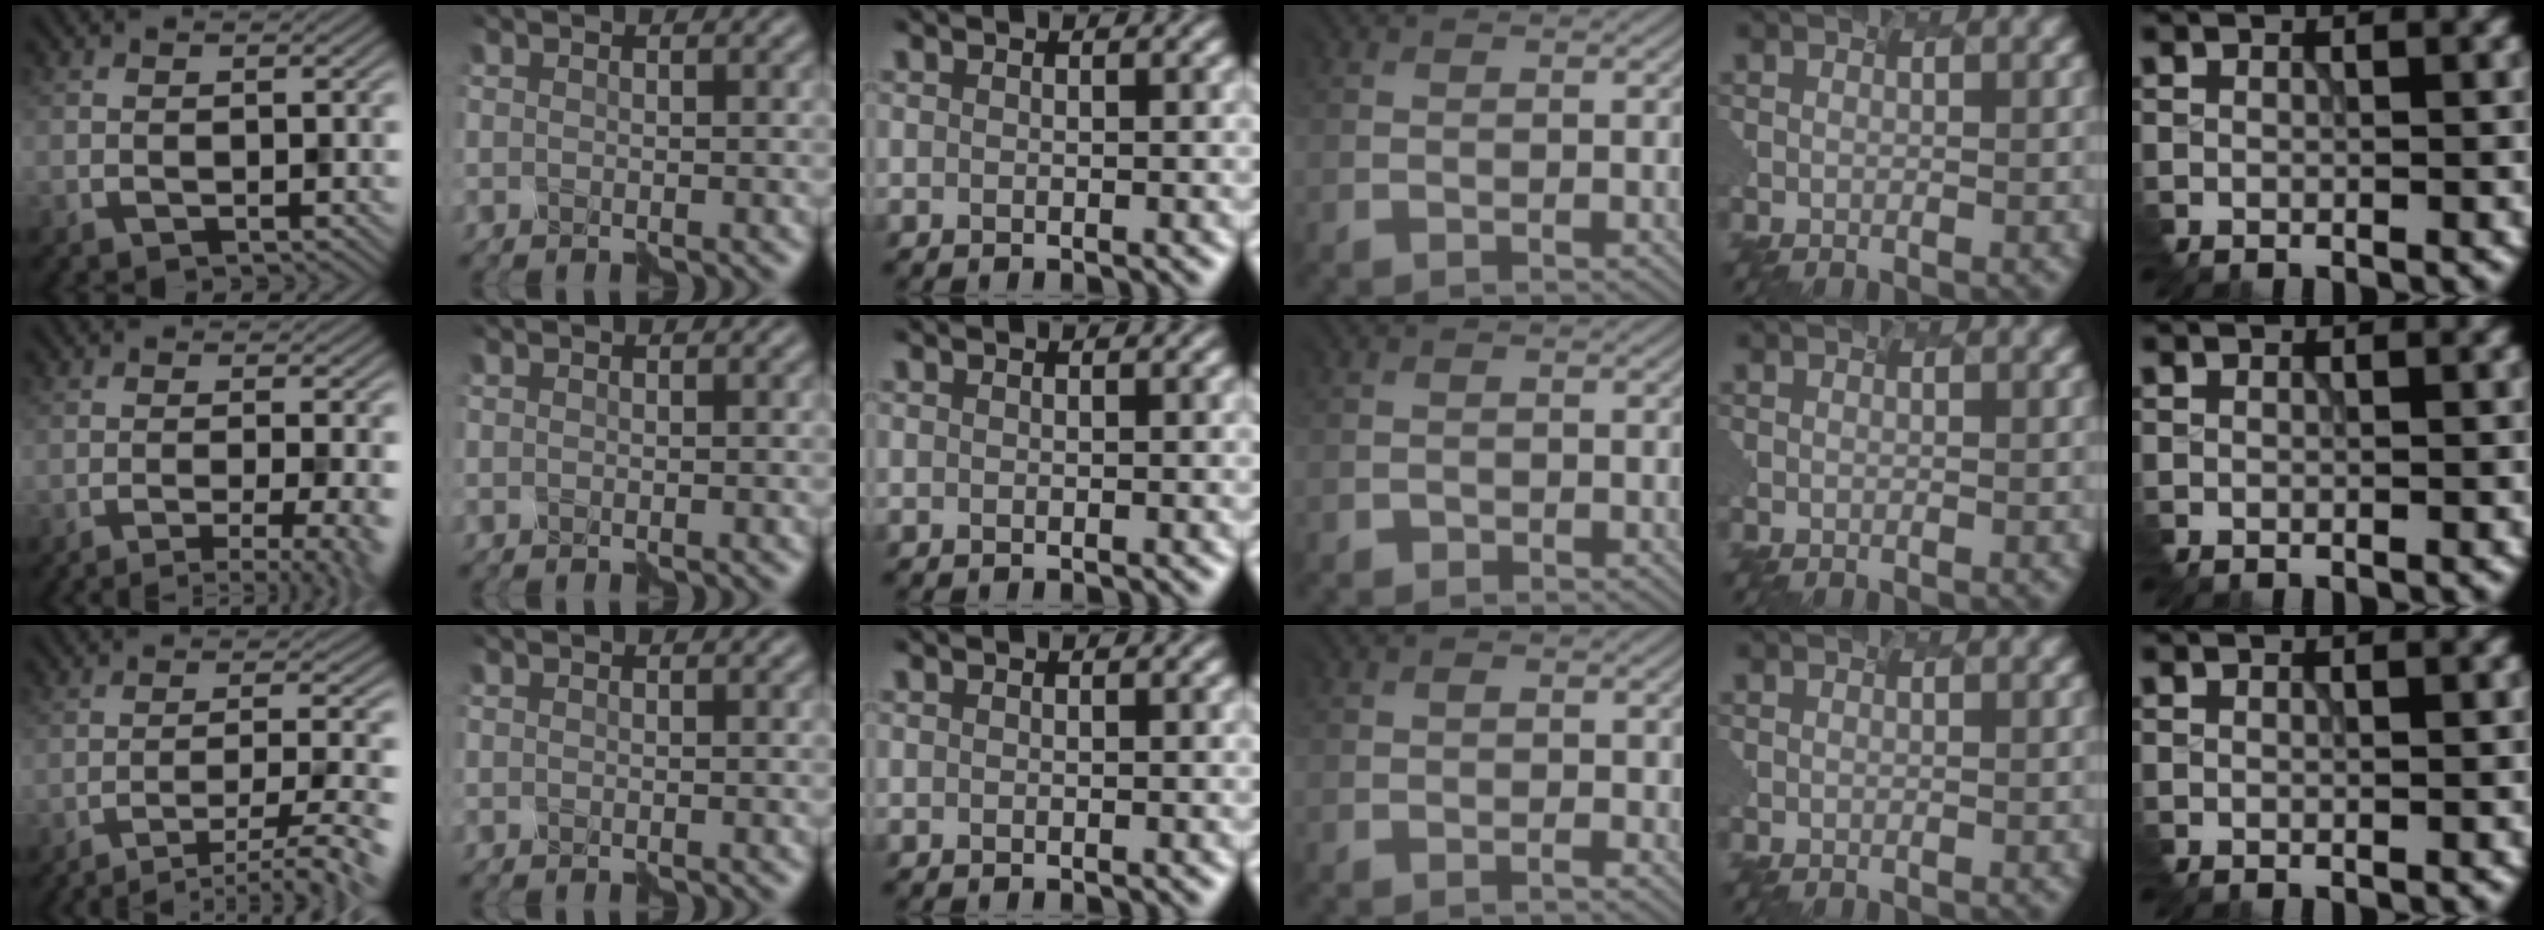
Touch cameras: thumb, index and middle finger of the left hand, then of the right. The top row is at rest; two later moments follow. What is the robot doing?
{"motion": "assemble", "object": "spray bottle"}